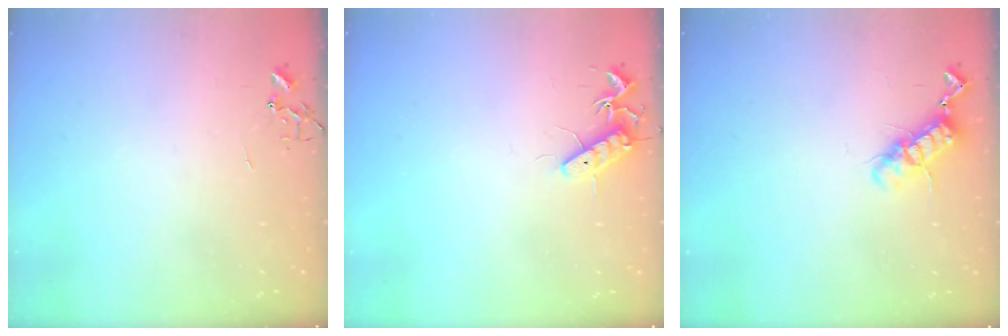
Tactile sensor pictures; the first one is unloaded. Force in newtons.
{"total": 11.5, "press": 11.5, "slide": 1.0}
{"total": 11.0, "press": 10.9, "slide": 1.1}